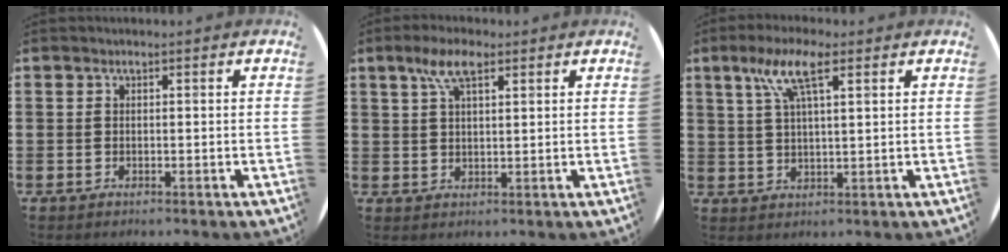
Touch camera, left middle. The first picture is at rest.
{"total": 5.6, "force": [3.2, 2.0, 4.1], "torque": [-0.088, 0.010, 0.056]}
{"total": 6.9, "force": [3.7, 1.9, 5.5], "torque": [-0.118, 0.012, 0.063]}